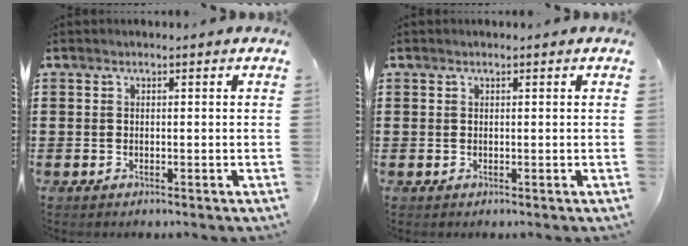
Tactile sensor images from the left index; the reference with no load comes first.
{"total": 0.0}